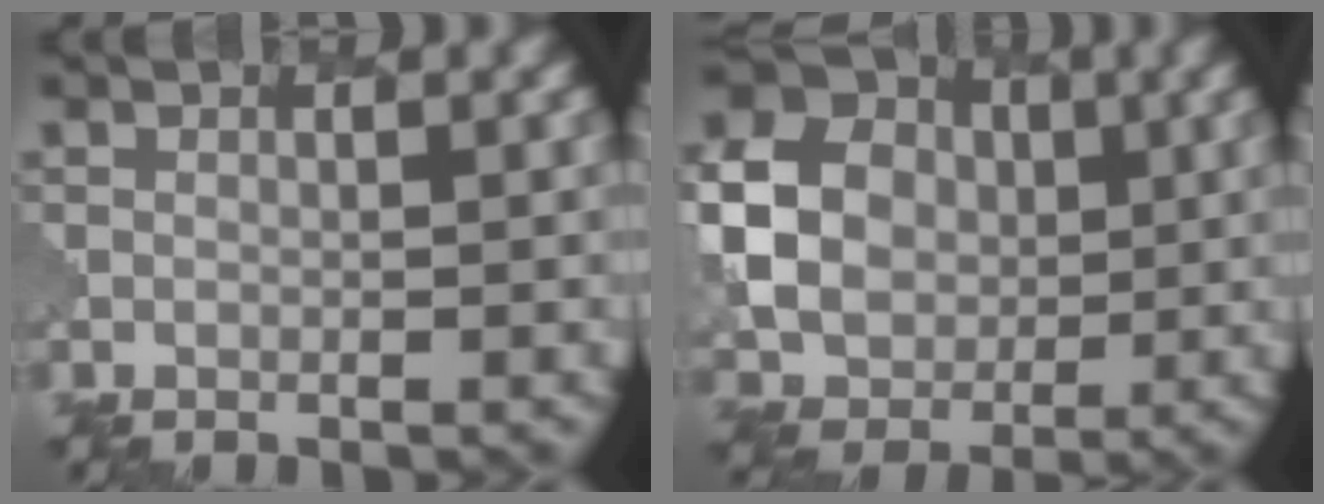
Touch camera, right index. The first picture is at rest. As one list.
[{"total": 8.1, "force": [0.7, 7.0, 4.0], "torque": [-0.097, 0.005, 0.002]}]